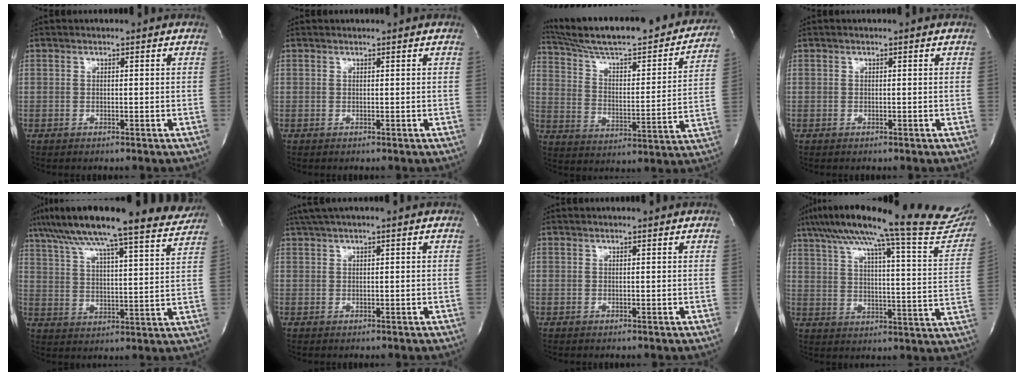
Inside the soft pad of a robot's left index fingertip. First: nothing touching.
{"total": 0.8, "force": [0.8, 0.0, 0.1], "torque": [-0.006, 0.009, 0.012]}
{"total": 28.9, "force": [25.4, 4.1, 13.1], "torque": [-0.206, -0.036, 0.347]}
{"total": 0.0}
{"total": 22.2, "force": [18.9, 1.6, 11.4], "torque": [-0.188, 0.003, 0.261]}
{"total": 2.9, "force": [2.1, -0.5, 1.9], "torque": [-0.039, 0.022, 0.045]}
{"total": 1.7, "force": [1.6, 0.0, 0.5], "torque": [-0.010, 0.009, 0.018]}
{"total": 28.0, "force": [23.8, 1.7, 14.7], "torque": [-0.227, -0.040, 0.302]}